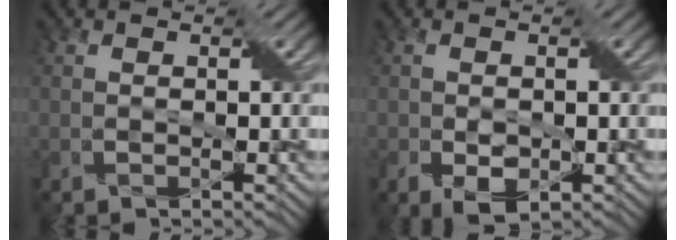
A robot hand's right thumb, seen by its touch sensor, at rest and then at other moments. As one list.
[{"total": 3.3, "force": [-1.0, 2.0, 2.4], "torque": [-0.046, -0.011, -0.011]}]